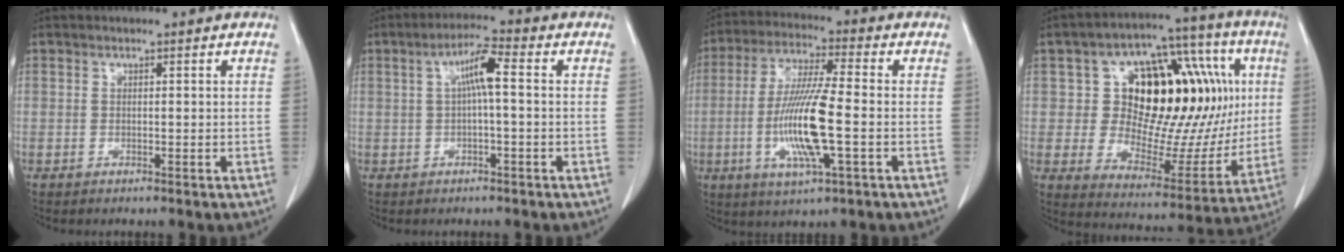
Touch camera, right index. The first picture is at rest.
{"total": 5.1, "force": [0.6, 0.5, 5.0], "torque": [-0.092, 0.016, 0.010]}
{"total": 13.0, "force": [-2.5, 1.1, 12.8], "torque": [-0.256, -0.012, -0.050]}
{"total": 23.3, "force": [4.5, 12.0, 19.4], "torque": [-0.258, 0.043, 0.074]}